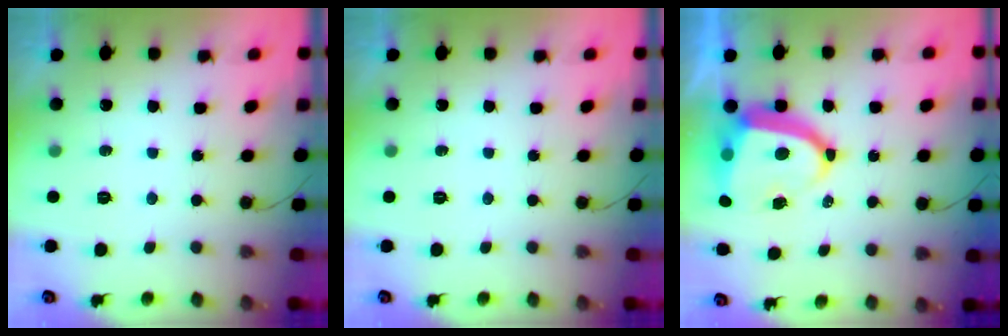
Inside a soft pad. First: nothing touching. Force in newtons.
{"total": 0.0}
{"total": 14.3, "press": 14.2, "slide": 1.6}